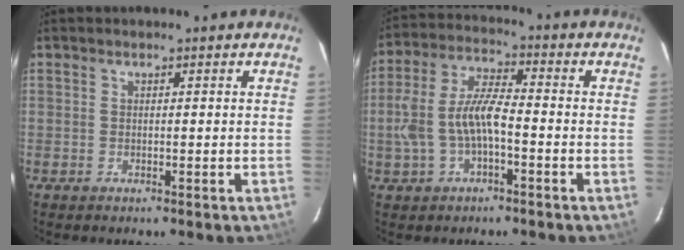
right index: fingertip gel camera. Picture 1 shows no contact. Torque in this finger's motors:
{"motor_torque": [0.39, -0.13, 0.61, 0.15]}